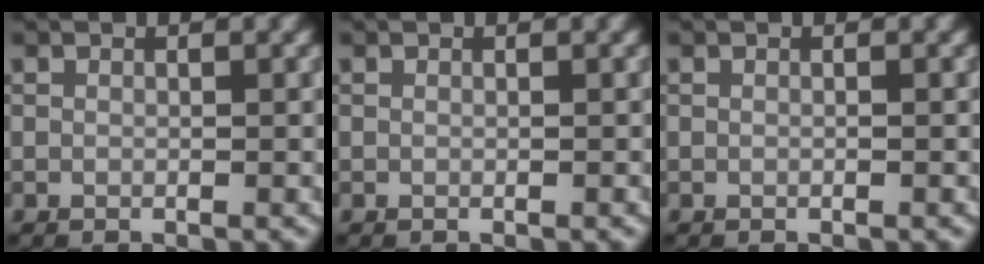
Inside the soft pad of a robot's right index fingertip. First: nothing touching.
{"total": 0.0}
{"total": 0.0}